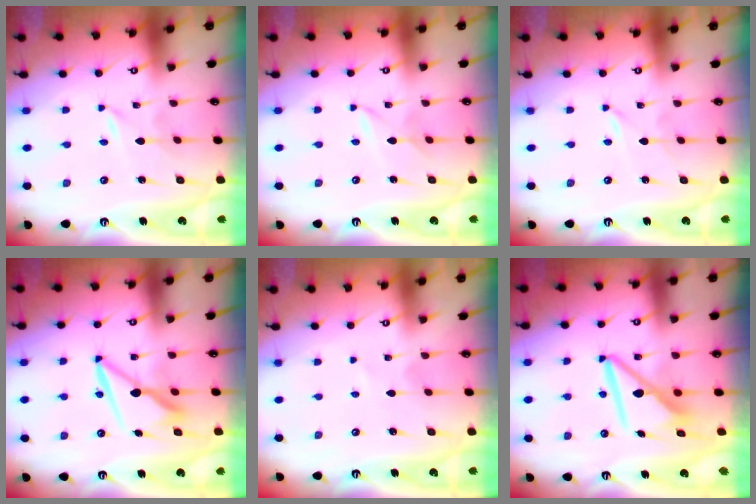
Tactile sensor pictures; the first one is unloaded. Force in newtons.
{"total": 1.8, "press": 1.7, "slide": 0.3}
{"total": 0.0}
{"total": 9.0, "press": 8.9, "slide": 1.3}
{"total": 1.0, "press": 1.0, "slide": 0.1}
{"total": 10.2, "press": 10.2, "slide": 1.0}